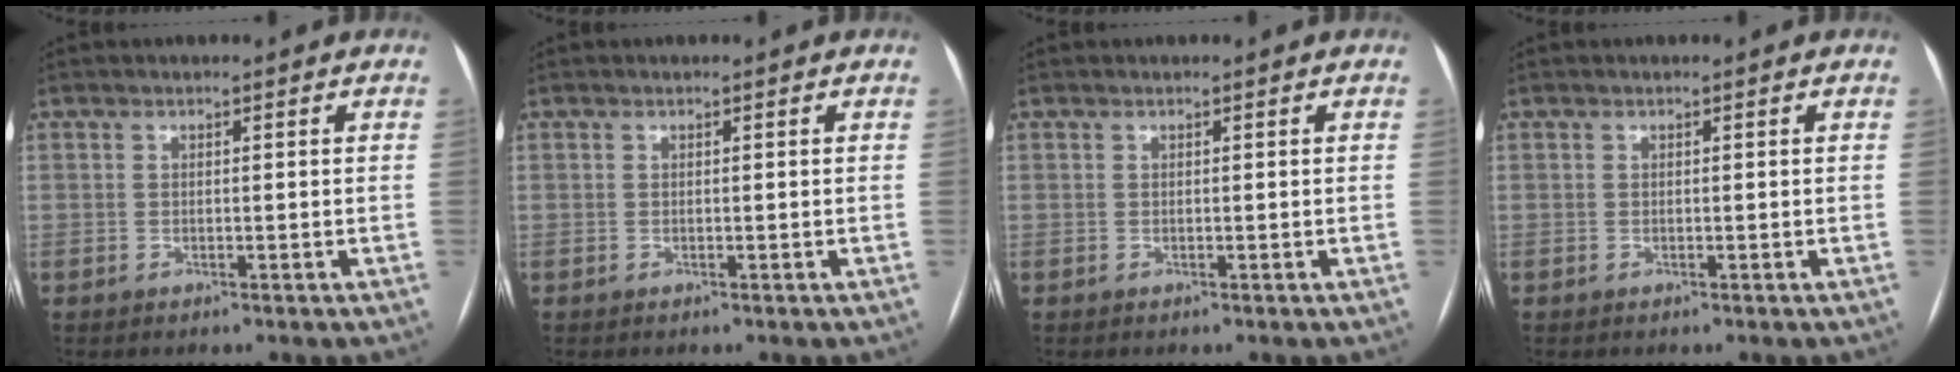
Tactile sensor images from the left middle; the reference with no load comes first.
{"total": 0.0}
{"total": 0.0}
{"total": 0.0}